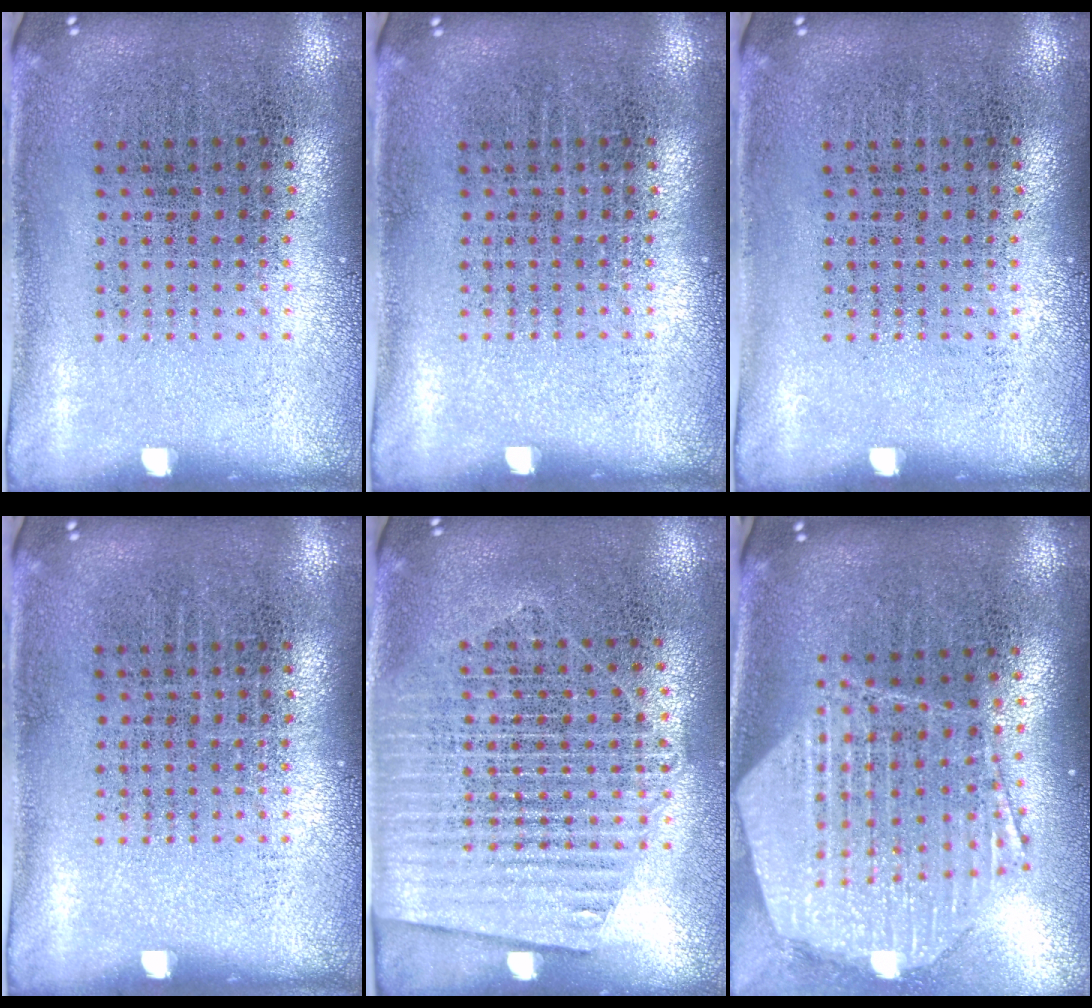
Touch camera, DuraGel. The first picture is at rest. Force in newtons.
{"total": 0.0}
{"total": 0.0}
{"total": 0.0}
{"total": 1.7, "press": 1.5, "slide": 0.8}
{"total": 2.3, "press": 1.9, "slide": 1.3}